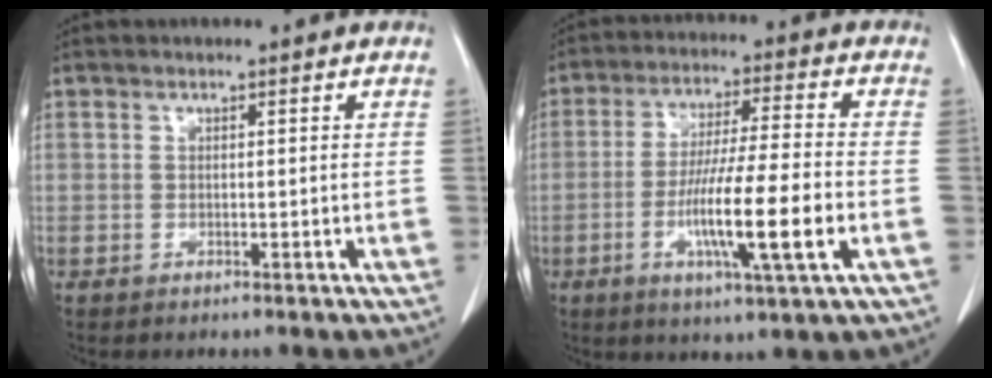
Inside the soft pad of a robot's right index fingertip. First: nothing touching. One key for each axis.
{"total": 13.0, "fx": -3.6, "fy": 0.1, "fz": 12.5, "tx": -0.229, "ty": -0.014, "tz": -0.068}